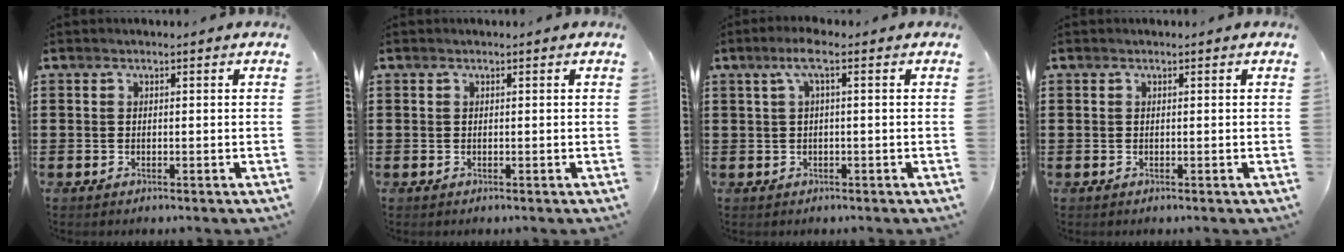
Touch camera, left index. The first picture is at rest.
{"total": 0.0}
{"total": 3.2, "force": [0.5, 0.3, 3.1], "torque": [-0.068, 0.000, 0.005]}
{"total": 0.0}